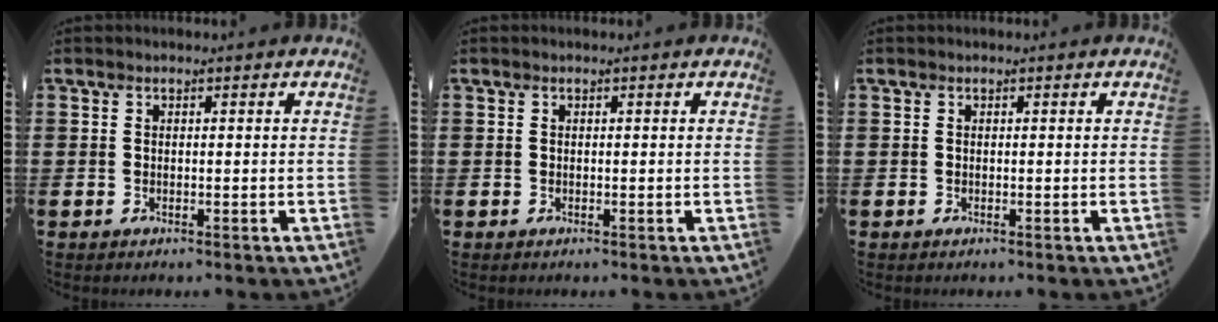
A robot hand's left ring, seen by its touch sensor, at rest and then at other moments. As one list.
[{"total": 0.0}, {"total": 0.0}]